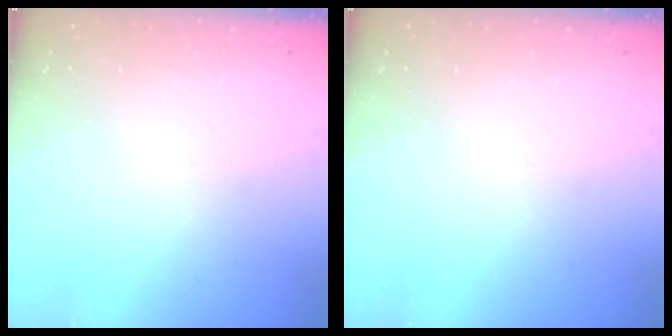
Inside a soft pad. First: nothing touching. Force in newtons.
{"total": 0.0}